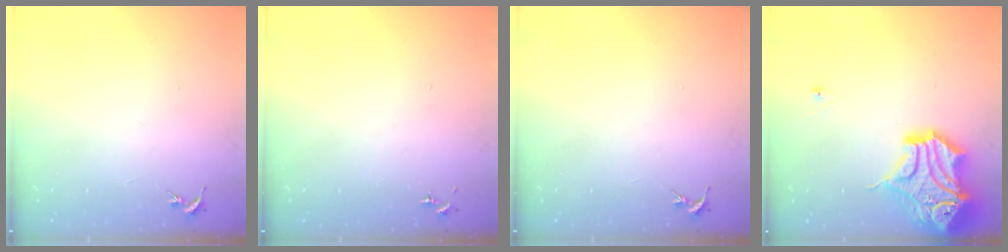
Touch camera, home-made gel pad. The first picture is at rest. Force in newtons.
{"total": 0.0}
{"total": 0.0}
{"total": 19.9, "press": 19.7, "slide": 3.3}